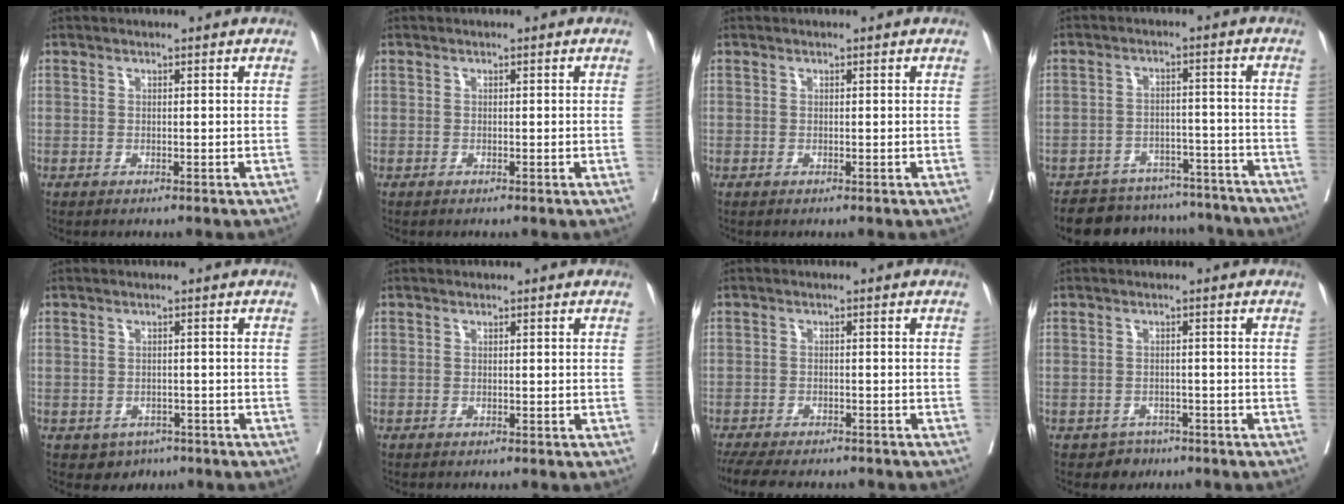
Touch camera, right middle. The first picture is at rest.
{"total": 0.6, "force": [0.0, -0.2, 0.6], "torque": [-0.006, 0.001, 0.001]}
{"total": 0.0}
{"total": 15.0, "force": [-13.7, 5.4, 2.6], "torque": [-0.032, 0.025, -0.172]}
{"total": 3.2, "force": [-1.8, 2.5, 0.6], "torque": [-0.005, 0.006, -0.020]}
{"total": 0.0}
{"total": 12.3, "force": [-10.6, 3.5, 5.2], "torque": [-0.099, -0.010, -0.146]}
{"total": 2.6, "force": [-1.7, 2.0, -0.1], "torque": [-0.002, 0.009, -0.025]}